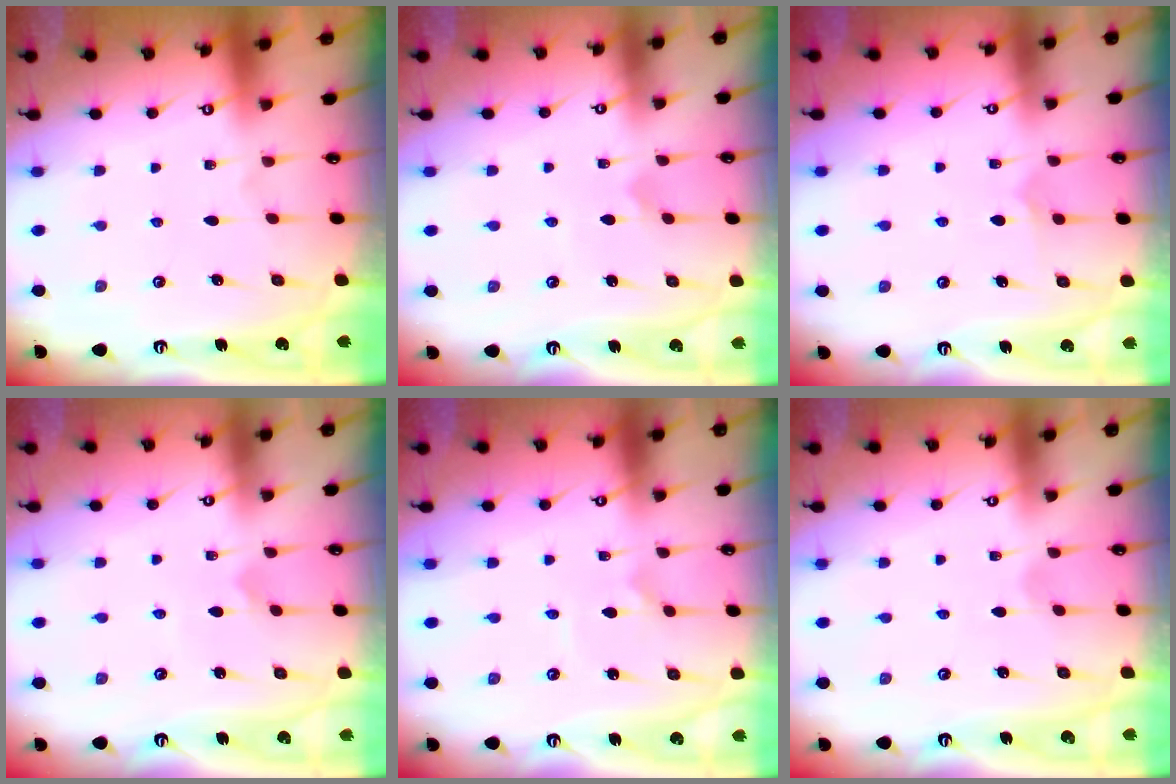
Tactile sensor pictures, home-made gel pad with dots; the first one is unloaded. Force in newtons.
{"total": 2.3, "press": 2.3, "slide": 0.2}
{"total": 4.4, "press": 4.4, "slide": 0.1}
{"total": 2.3, "press": 2.3, "slide": 0.2}
{"total": 2.1, "press": 2.1, "slide": 0.1}
{"total": 0.9, "press": 0.9, "slide": 0.2}